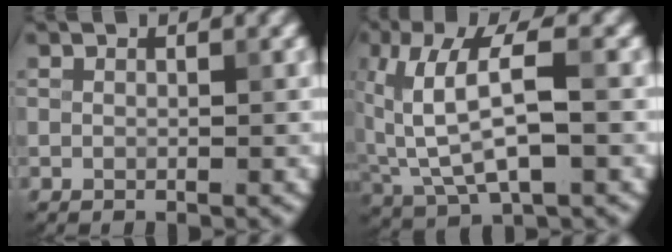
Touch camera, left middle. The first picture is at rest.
{"total": 6.8, "force": [0.9, 2.7, 6.2], "torque": [-0.128, 0.004, 0.018]}